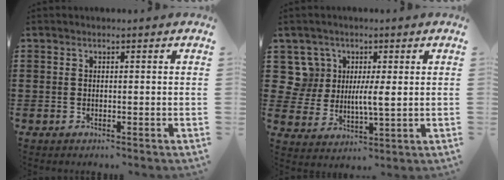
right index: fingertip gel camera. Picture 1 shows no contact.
{"total": 5.6, "force": [1.8, 4.4, 3.0], "torque": [-0.071, 0.012, 0.032]}